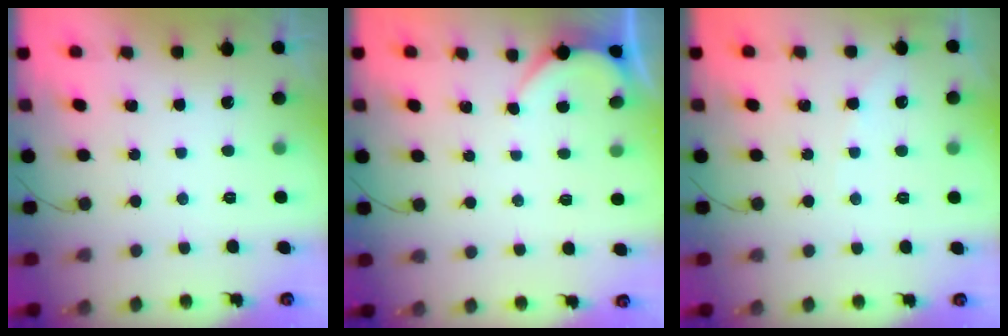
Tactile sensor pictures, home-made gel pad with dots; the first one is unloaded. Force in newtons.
{"total": 2.7, "press": 2.6, "slide": 0.4}
{"total": 2.7, "press": 2.7, "slide": 0.4}